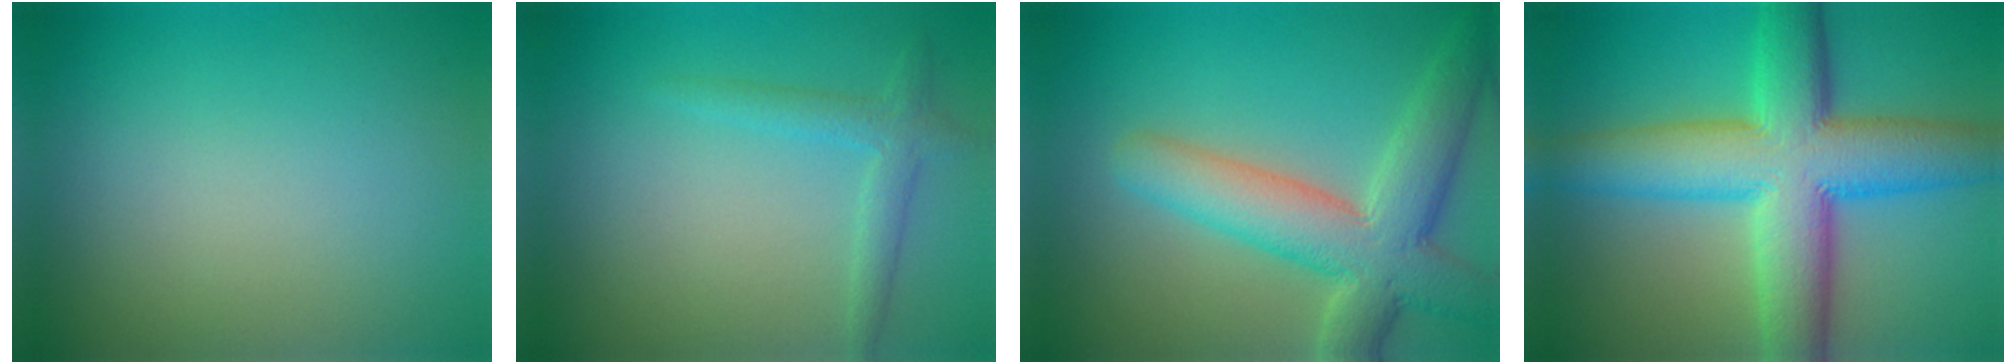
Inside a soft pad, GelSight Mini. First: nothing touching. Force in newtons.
{"total": 2.1, "press": 2.1, "slide": 0.1}
{"total": 8.1, "press": 8.1, "slide": 0.6}
{"total": 11.7, "press": 11.7, "slide": 0.2}